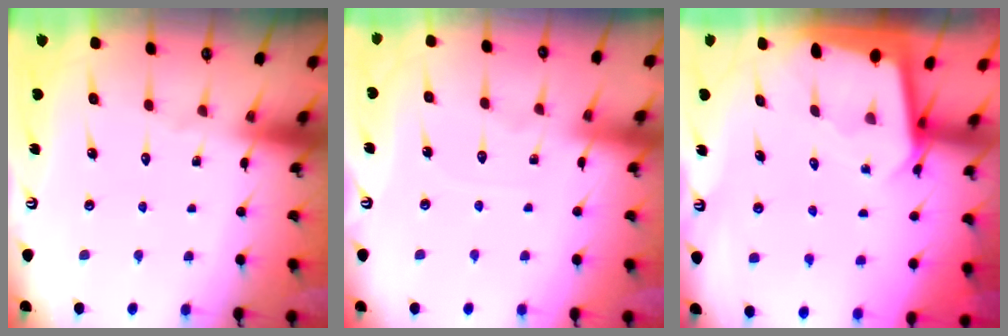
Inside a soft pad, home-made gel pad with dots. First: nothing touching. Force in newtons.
{"total": 2.9, "press": 2.9, "slide": 0.4}
{"total": 1.9, "press": 1.9, "slide": 0.0}